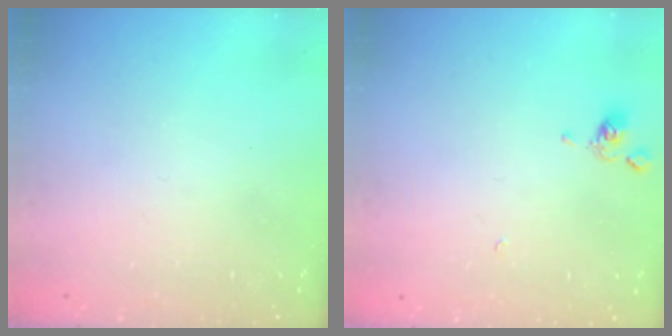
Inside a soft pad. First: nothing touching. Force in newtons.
{"total": 1.7, "press": 1.7, "slide": 0.3}